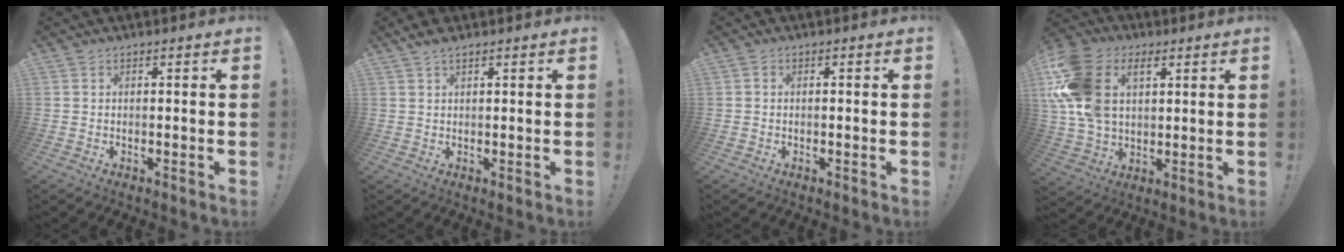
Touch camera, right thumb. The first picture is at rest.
{"total": 2.2, "force": [1.8, 0.7, 1.0], "torque": [-0.018, -0.004, 0.032]}
{"total": 0.6, "force": [-0.4, 0.2, 0.4], "torque": [-0.005, 0.000, -0.007]}
{"total": 18.6, "force": [6.2, 12.7, 12.0], "torque": [-0.230, -0.020, 0.114]}